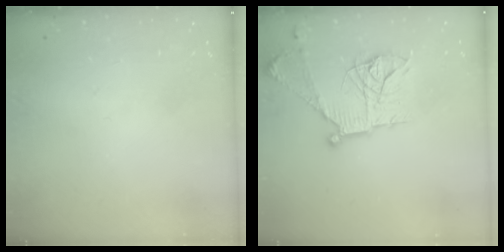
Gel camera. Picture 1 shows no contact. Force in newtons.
{"total": 18.2, "press": 18.2, "slide": 1.2}